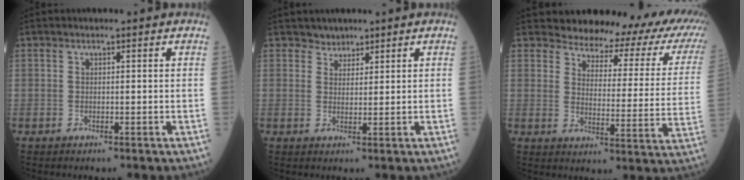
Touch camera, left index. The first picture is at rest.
{"total": 2.1, "force": [1.7, 1.1, -0.3], "torque": [0.010, -0.001, 0.027]}
{"total": 19.2, "force": [17.0, 5.2, 7.1], "torque": [-0.060, -0.053, 0.177]}